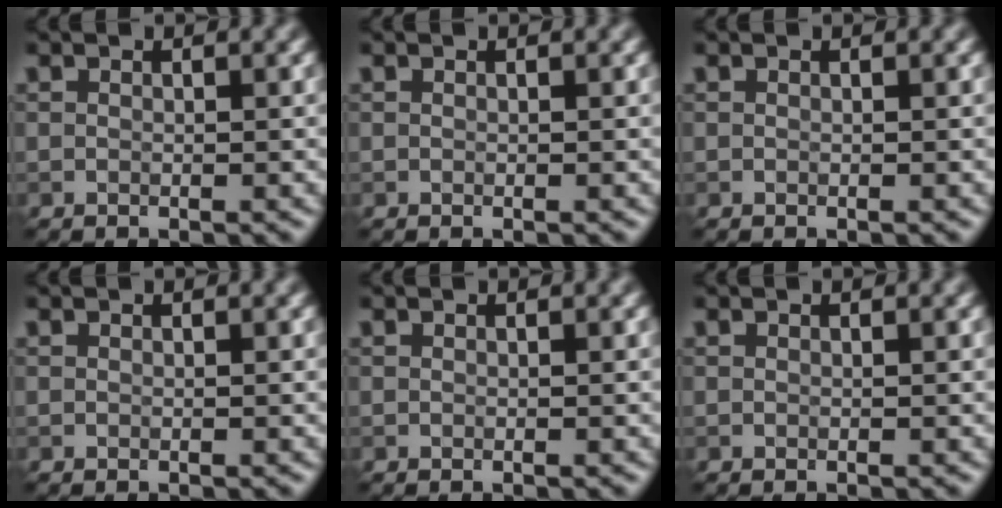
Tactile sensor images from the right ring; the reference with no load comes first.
{"total": 0.0}
{"total": 0.0}
{"total": 0.0}
{"total": 0.0}
{"total": 0.0}